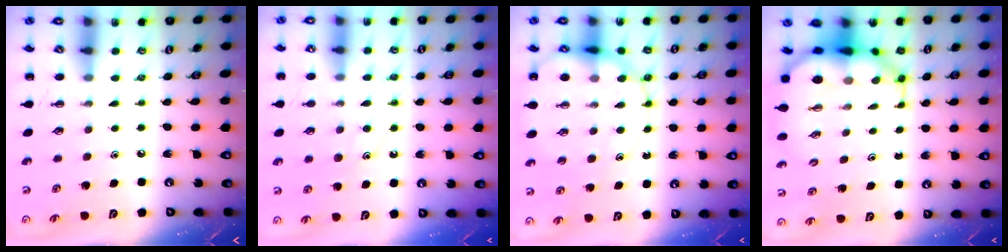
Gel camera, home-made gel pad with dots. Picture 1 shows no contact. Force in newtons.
{"total": 10.7, "press": 10.7, "slide": 1.0}
{"total": 12.2, "press": 11.9, "slide": 3.0}
{"total": 9.0, "press": 8.6, "slide": 2.4}